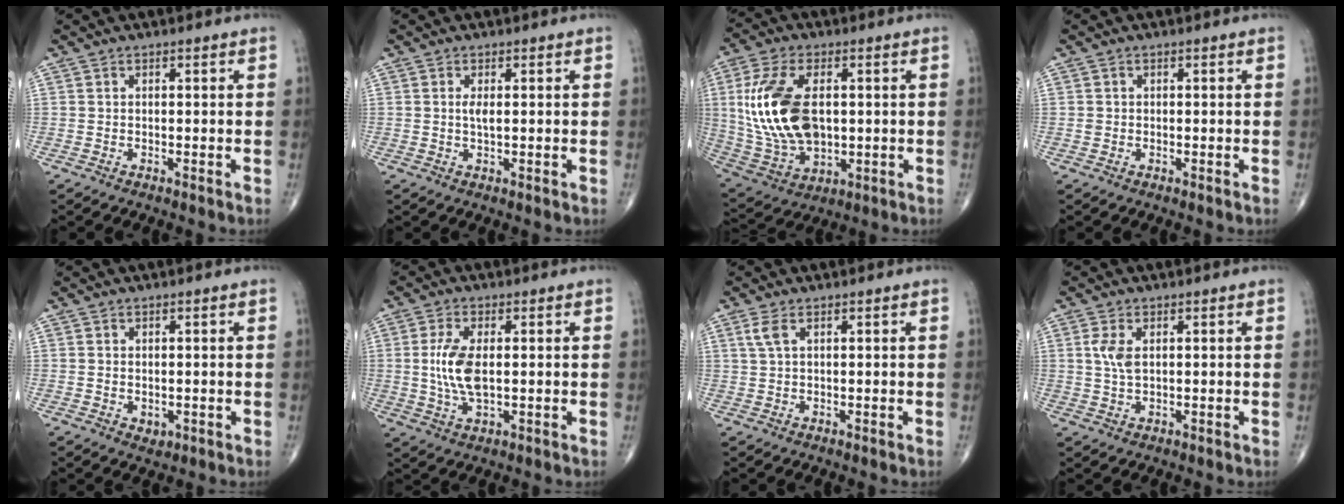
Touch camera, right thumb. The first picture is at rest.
{"total": 1.8, "force": [0.3, 0.5, 1.7], "torque": [-0.037, -0.003, 0.007]}
{"total": 18.3, "force": [1.9, 10.5, 14.9], "torque": [-0.306, -0.012, 0.047]}
{"total": 0.7, "force": [0.0, 0.7, 0.2], "torque": [-0.001, 0.001, 0.001]}
{"total": 1.8, "force": [-0.3, 1.4, 1.1], "torque": [-0.012, -0.003, 0.001]}
{"total": 7.7, "force": [0.5, 3.3, 6.9], "torque": [-0.153, -0.008, 0.010]}
{"total": 2.4, "force": [1.1, 0.9, 1.9], "torque": [-0.052, 0.011, 0.029]}
{"total": 3.5, "force": [0.8, 1.8, 2.9], "torque": [-0.066, -0.001, 0.019]}